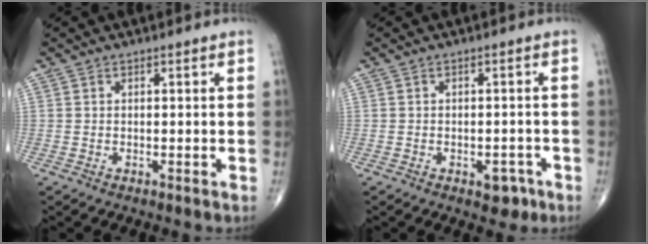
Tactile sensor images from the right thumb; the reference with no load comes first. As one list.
[{"total": 3.3, "force": [-1.7, 2.0, 1.9], "torque": [-0.006, 0.010, -0.018]}]